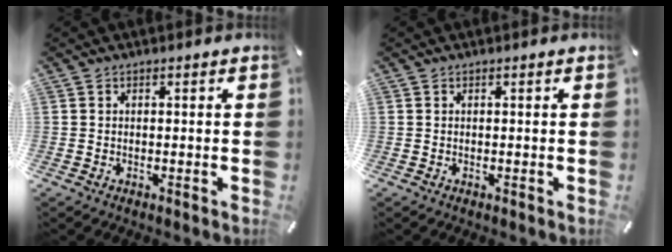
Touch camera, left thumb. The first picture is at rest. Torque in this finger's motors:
{"motor_torque": [-0.04, 0.09, -0.03, -0.01, 0.00]}